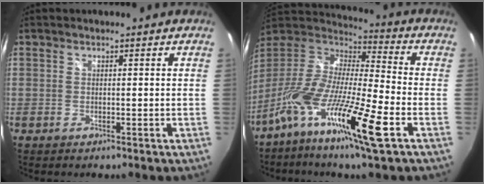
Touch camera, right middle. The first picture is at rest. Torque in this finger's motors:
{"motor_torque": [2.14, 0.00, 0.56, 0.21]}